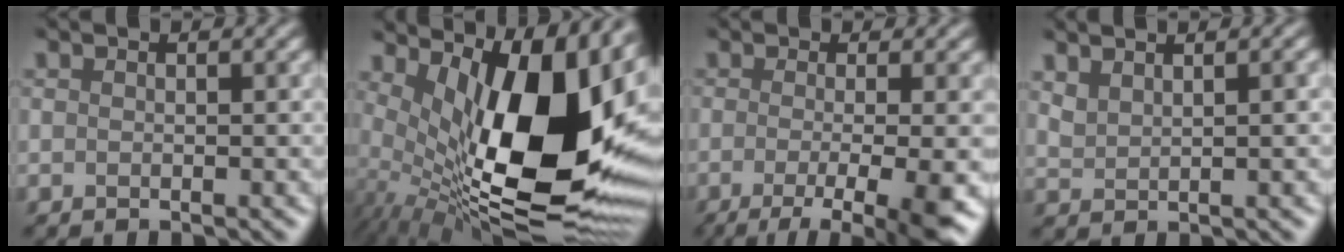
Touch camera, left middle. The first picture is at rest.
{"total": 15.7, "force": [2.1, 6.6, 14.1], "torque": [-0.224, -0.013, 0.043]}
{"total": 7.5, "force": [-3.8, 1.4, 6.2], "torque": [-0.091, -0.015, -0.062]}
{"total": 3.1, "force": [2.5, 1.2, 1.4], "torque": [-0.017, 0.017, 0.031]}